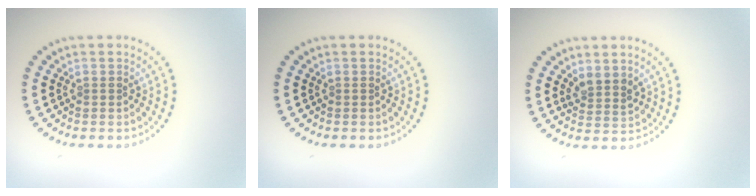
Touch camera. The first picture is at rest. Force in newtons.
{"total": 0.0}
{"total": 2.0, "press": 1.7, "slide": 1.0}